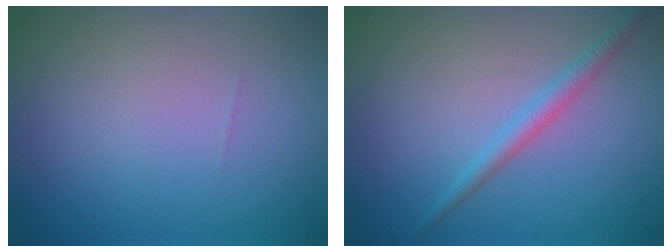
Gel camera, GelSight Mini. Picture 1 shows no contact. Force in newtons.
{"total": 1.9, "press": 1.9, "slide": 0.1}